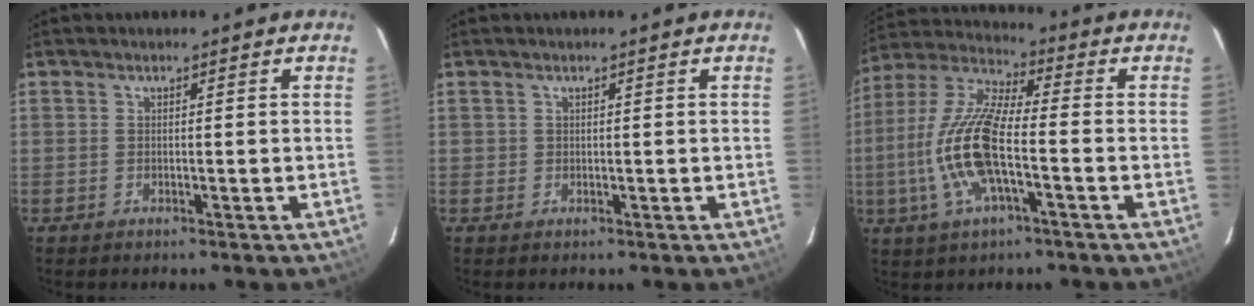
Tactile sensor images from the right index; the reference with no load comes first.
{"total": 0.6, "force": [0.1, 0.6, 0.0], "torque": [0.004, 0.003, 0.001]}
{"total": 15.1, "force": [-3.7, 4.5, 14.0], "torque": [-0.296, -0.001, -0.080]}